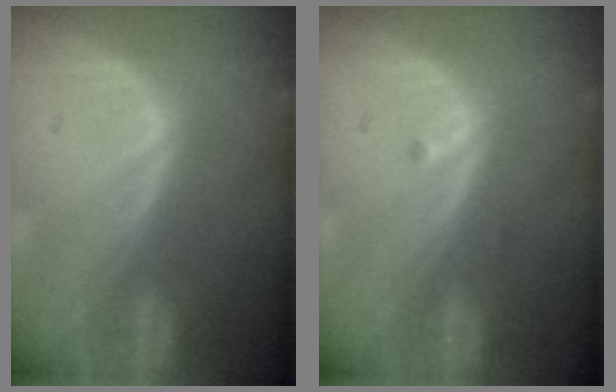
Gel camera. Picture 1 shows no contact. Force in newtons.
{"total": 0.9, "press": 0.7, "slide": 0.5}